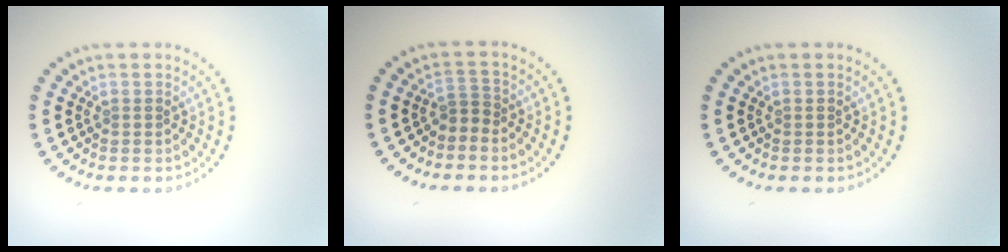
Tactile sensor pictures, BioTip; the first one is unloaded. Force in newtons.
{"total": 1.4, "press": 0.9, "slide": 1.1}
{"total": 0.0}